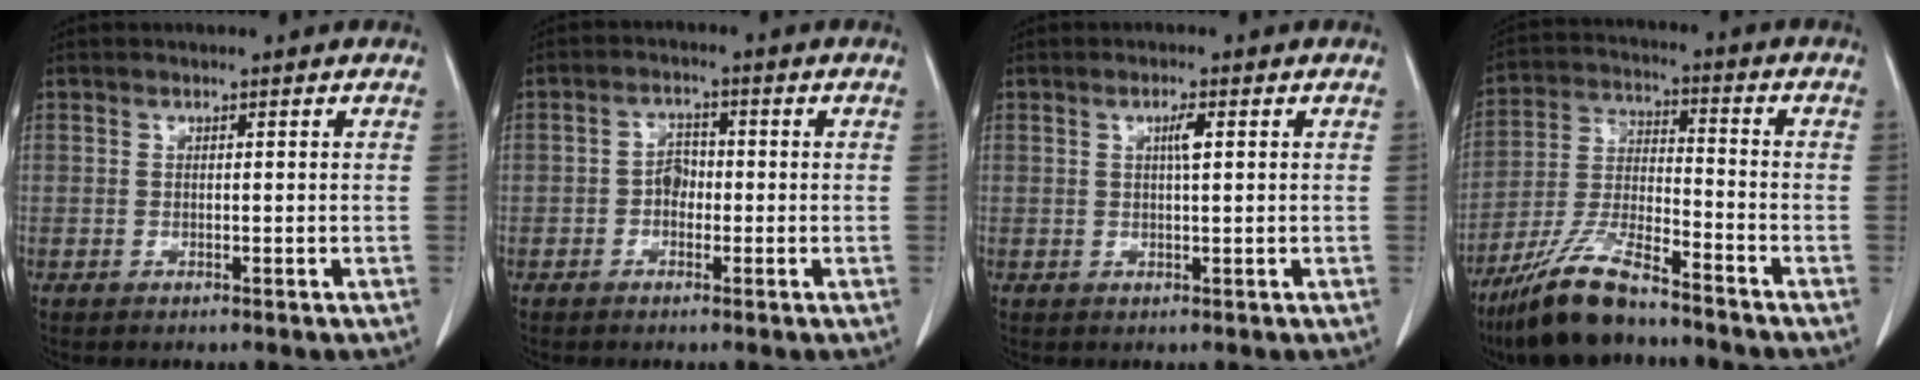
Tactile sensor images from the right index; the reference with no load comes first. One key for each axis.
{"total": 2.7, "fx": -0.7, "fy": 2.0, "fz": 1.8, "tx": -0.025, "ty": 0.010, "tz": -0.016}
{"total": 2.0, "fx": 0.6, "fy": 0.1, "fz": 1.9, "tx": -0.035, "ty": 0.002, "tz": 0.010}
{"total": 12.2, "fx": -9.6, "fy": 2.1, "fz": 7.2, "tx": -0.150, "ty": -0.019, "tz": -0.179}